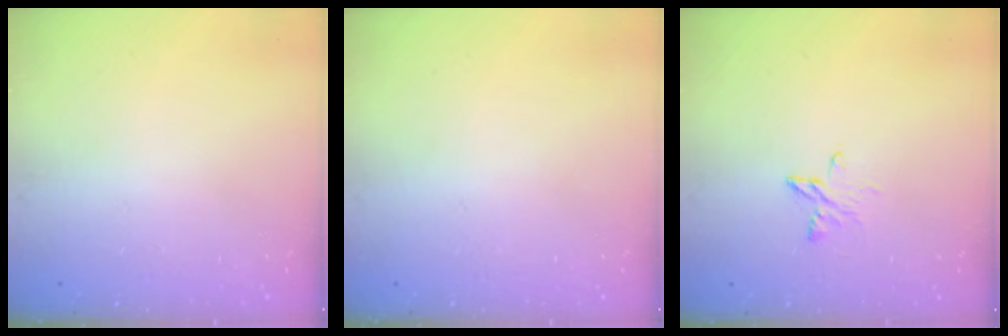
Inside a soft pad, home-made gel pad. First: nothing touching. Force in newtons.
{"total": 0.0}
{"total": 4.7, "press": 4.7, "slide": 0.4}